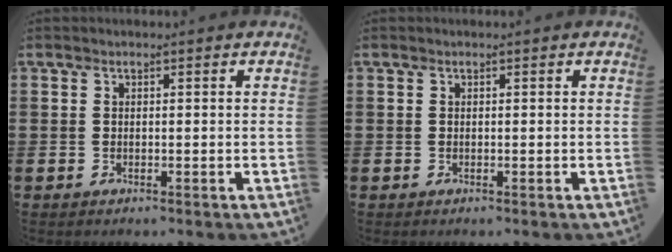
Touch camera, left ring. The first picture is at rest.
{"total": 0.0}